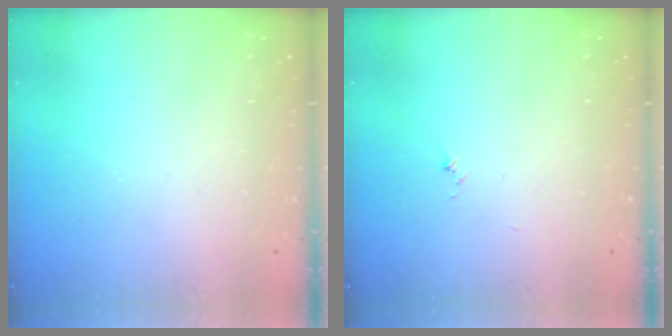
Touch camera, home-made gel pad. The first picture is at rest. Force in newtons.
{"total": 3.8, "press": 3.8, "slide": 0.4}